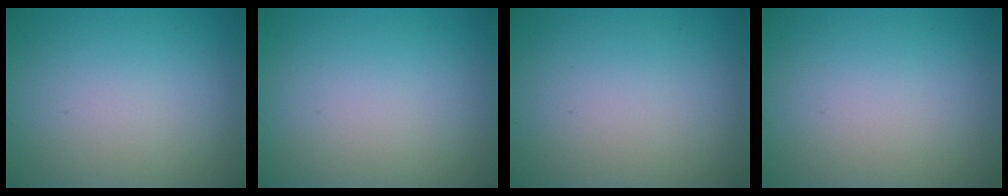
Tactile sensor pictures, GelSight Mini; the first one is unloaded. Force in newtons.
{"total": 0.0}
{"total": 0.0}
{"total": 0.0}